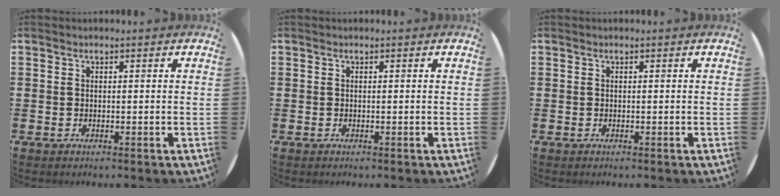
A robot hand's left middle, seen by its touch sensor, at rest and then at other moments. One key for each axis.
{"total": 0.0}
{"total": 0.0}